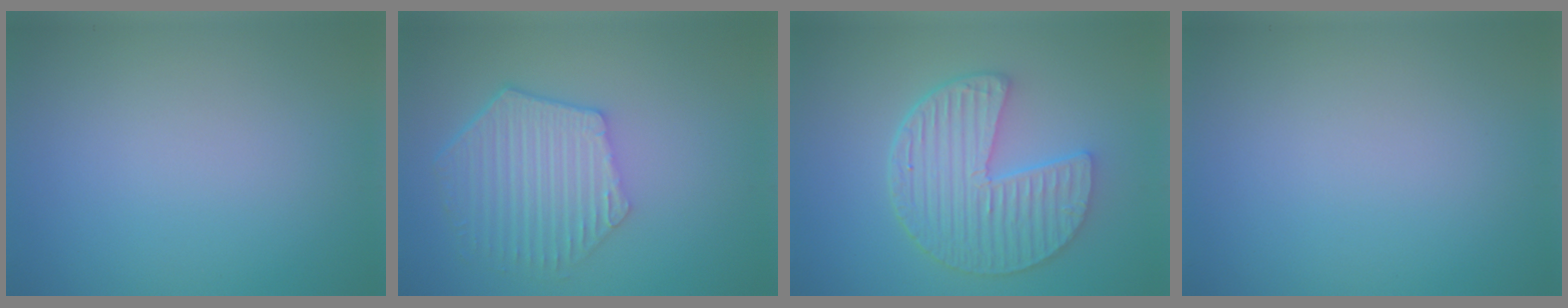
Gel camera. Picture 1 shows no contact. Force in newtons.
{"total": 6.1, "press": 4.7, "slide": 3.9}
{"total": 6.2, "press": 4.8, "slide": 4.0}
{"total": 0.0}